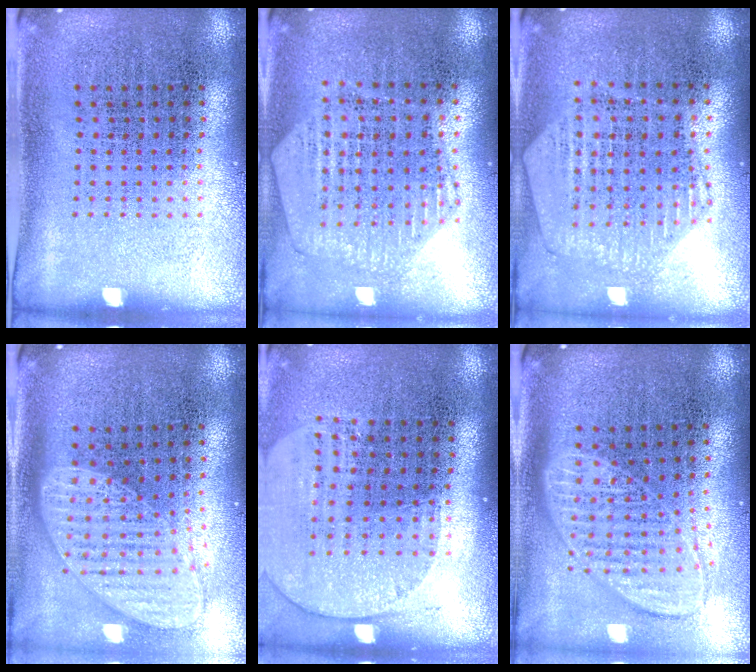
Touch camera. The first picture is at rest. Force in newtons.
{"total": 1.2, "press": 1.2, "slide": 0.1}
{"total": 1.2, "press": 1.2, "slide": 0.2}
{"total": 2.0, "press": 1.5, "slide": 1.2}
{"total": 1.7, "press": 1.5, "slide": 0.7}
{"total": 1.8, "press": 1.4, "slide": 1.1}